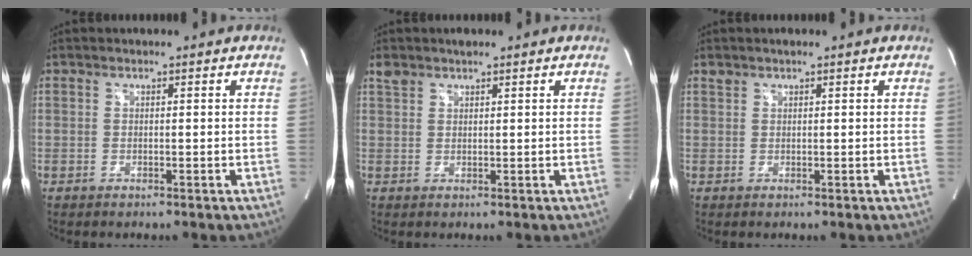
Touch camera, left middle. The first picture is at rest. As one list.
[{"total": 2.3, "force": [1.9, 0.8, 0.9], "torque": [-0.024, 0.015, 0.037]}, {"total": 1.1, "force": [0.9, 0.2, 0.6], "torque": [-0.018, 0.012, 0.020]}]